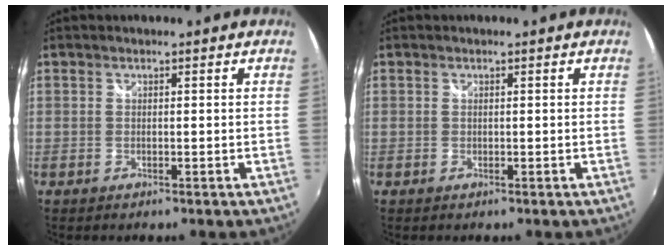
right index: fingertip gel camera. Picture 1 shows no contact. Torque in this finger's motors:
{"motor_torque": [0.07, 0.09, 0.07, 0.01]}